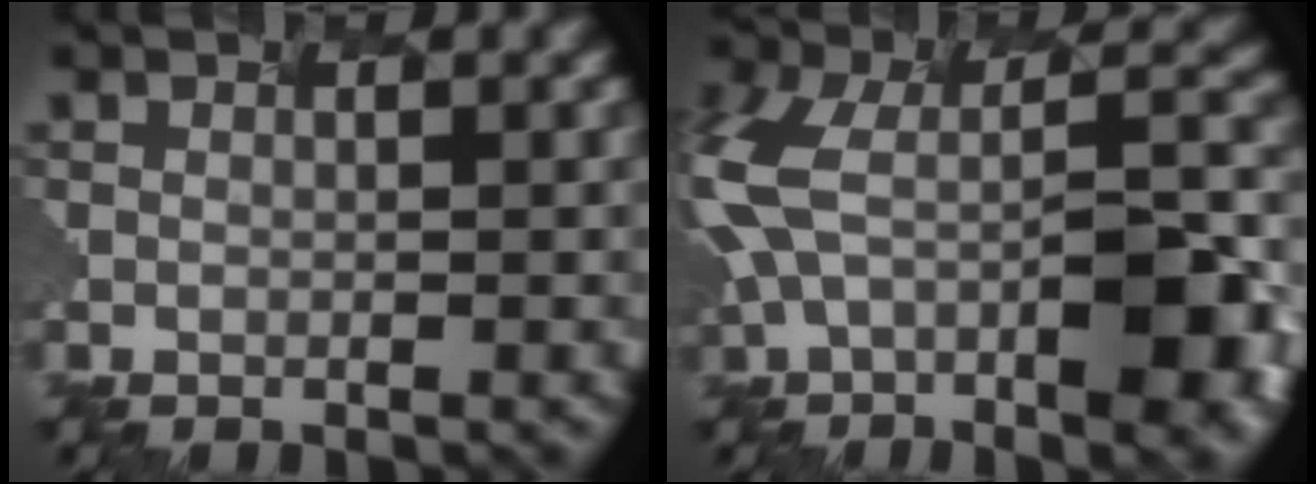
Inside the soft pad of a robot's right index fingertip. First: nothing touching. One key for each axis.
{"total": 12.1, "fx": -3.0, "fy": 5.3, "fz": 10.4, "tx": -0.220, "ty": -0.002, "tz": -0.033}